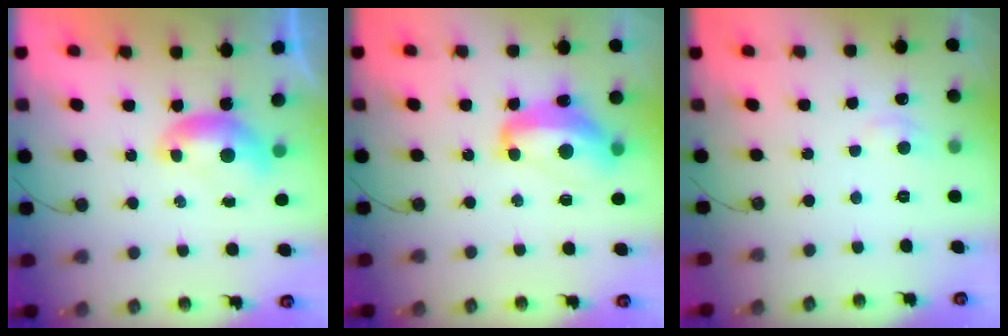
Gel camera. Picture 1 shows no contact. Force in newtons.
{"total": 7.8, "press": 7.8, "slide": 1.0}
{"total": 1.1, "press": 0.8, "slide": 0.8}